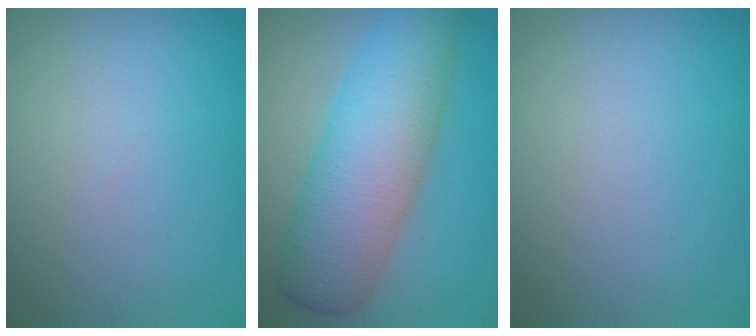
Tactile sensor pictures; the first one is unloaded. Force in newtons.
{"total": 9.8, "press": 9.8, "slide": 0.3}
{"total": 0.0}